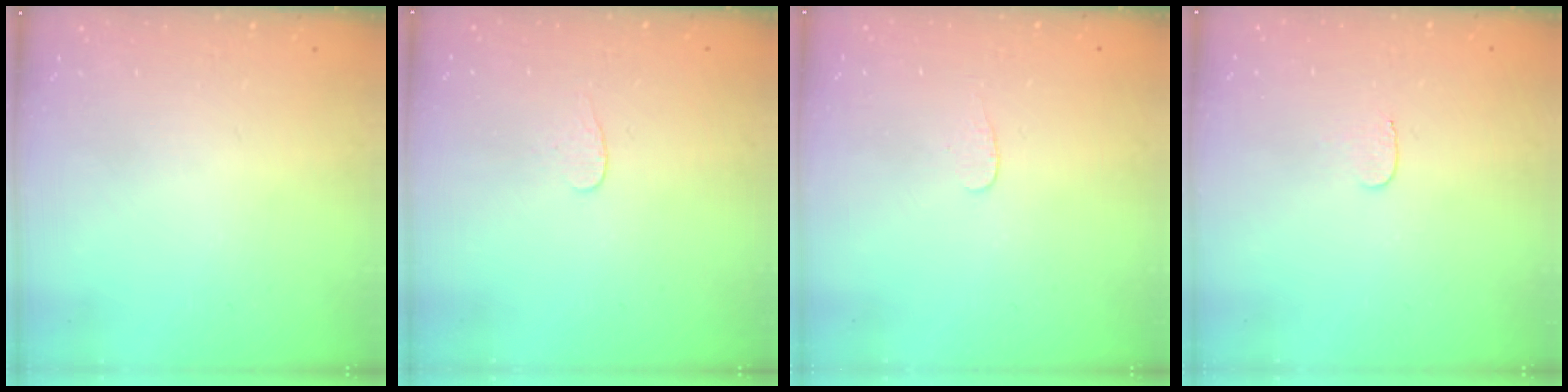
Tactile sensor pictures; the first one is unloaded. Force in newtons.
{"total": 2.7, "press": 2.7, "slide": 0.3}
{"total": 3.0, "press": 3.0, "slide": 0.2}
{"total": 3.1, "press": 3.1, "slide": 0.3}